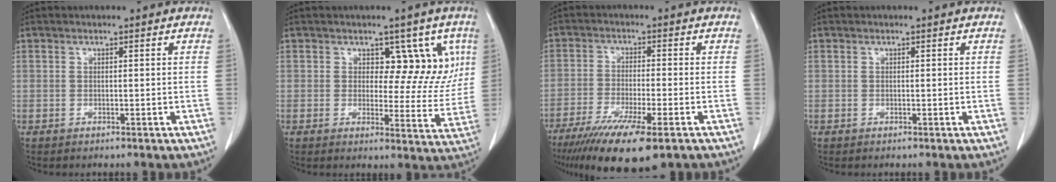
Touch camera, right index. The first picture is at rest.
{"total": 8.0, "force": [3.6, 5.0, 5.2], "torque": [-0.033, 0.005, 0.047]}
{"total": 13.5, "force": [-9.0, 1.9, 9.9], "torque": [-0.166, -0.035, -0.144]}
{"total": 0.0}